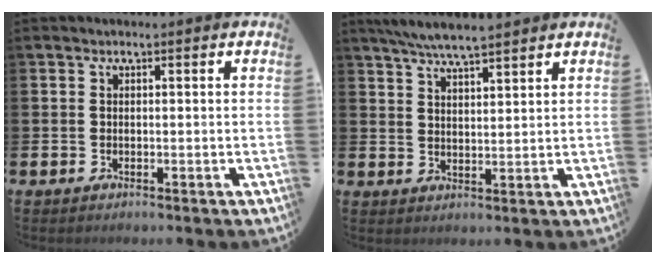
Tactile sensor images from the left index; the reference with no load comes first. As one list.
[{"total": 5.9, "force": [5.5, 0.3, 2.1], "torque": [-0.053, -0.020, 0.099]}]